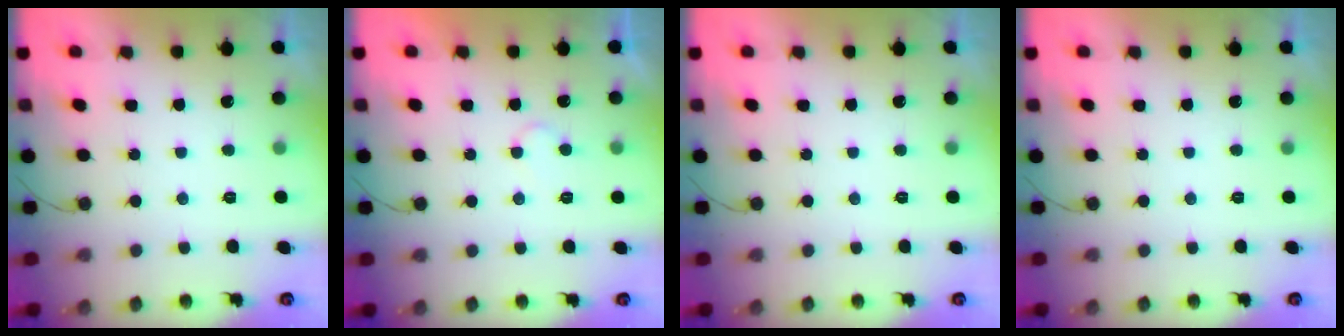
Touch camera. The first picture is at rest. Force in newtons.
{"total": 5.2, "press": 5.2, "slide": 0.5}
{"total": 0.0}
{"total": 0.0}